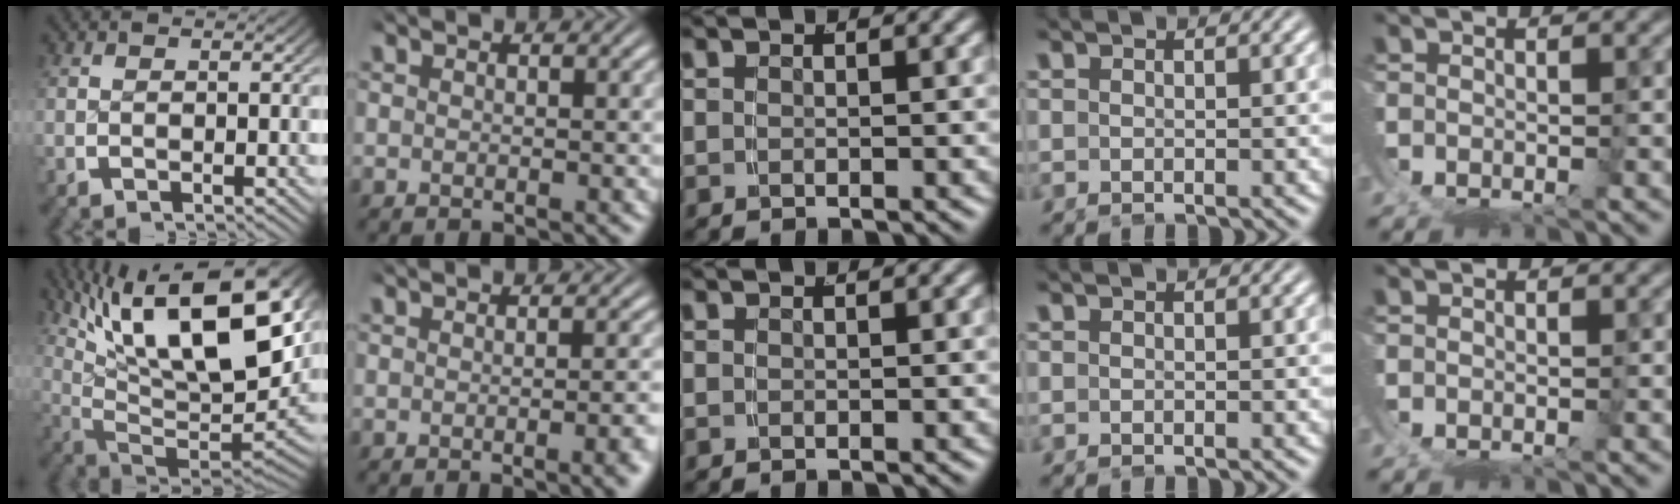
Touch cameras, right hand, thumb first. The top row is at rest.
{"thumb": {"total": 18.4, "force": [1.9, 10.7, 14.9], "torque": [-0.276, -0.045, 0.048]}, "index": {"total": 2.0, "force": [-1.1, -0.2, 1.6], "torque": [-0.020, 0.006, -0.020]}}